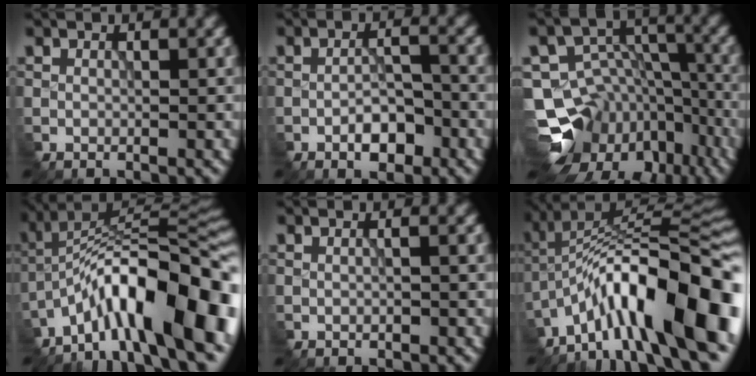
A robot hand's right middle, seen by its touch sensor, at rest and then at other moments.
{"total": 3.1, "force": [-1.8, 1.2, 2.2], "torque": [-0.037, 0.004, -0.032]}
{"total": 14.9, "force": [-9.9, 10.0, 5.0], "torque": [-0.102, -0.012, -0.121]}
{"total": 13.9, "force": [-6.5, 4.0, 11.6], "torque": [-0.180, 0.016, -0.102]}
{"total": 2.1, "force": [0.2, 1.0, 1.8], "torque": [-0.012, 0.011, -0.009]}
{"total": 15.3, "force": [-6.5, 4.4, 13.2], "torque": [-0.194, 0.034, -0.106]}